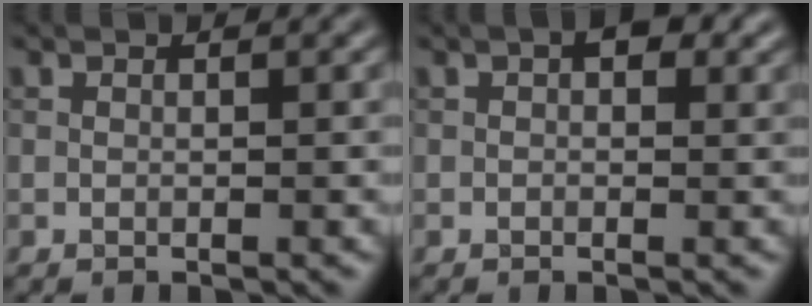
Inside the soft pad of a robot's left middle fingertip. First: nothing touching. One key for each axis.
{"total": 2.0, "fx": 0.7, "fy": 1.1, "fz": 1.6, "tx": -0.014, "ty": 0.004, "tz": 0.006}